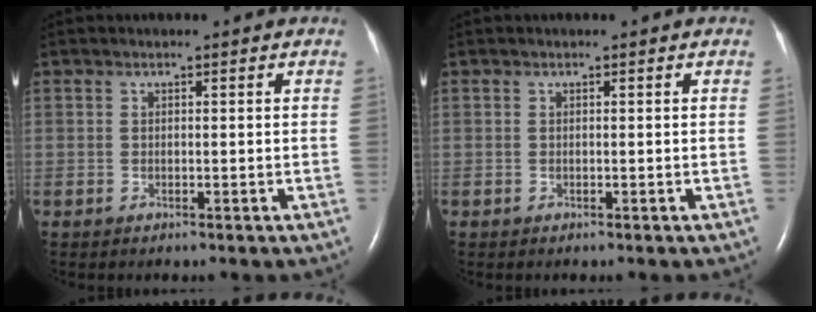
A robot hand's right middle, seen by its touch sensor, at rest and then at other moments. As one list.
[{"total": 0.0}]